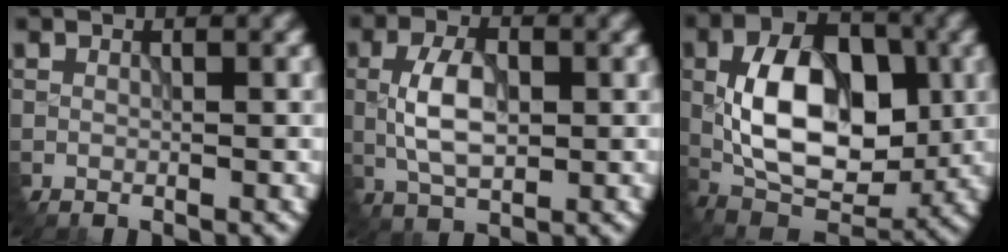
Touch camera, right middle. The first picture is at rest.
{"total": 4.8, "force": [-0.5, 2.5, 4.1], "torque": [-0.090, 0.003, -0.009]}
{"total": 10.6, "force": [-0.4, 6.2, 8.5], "torque": [-0.145, 0.006, -0.010]}